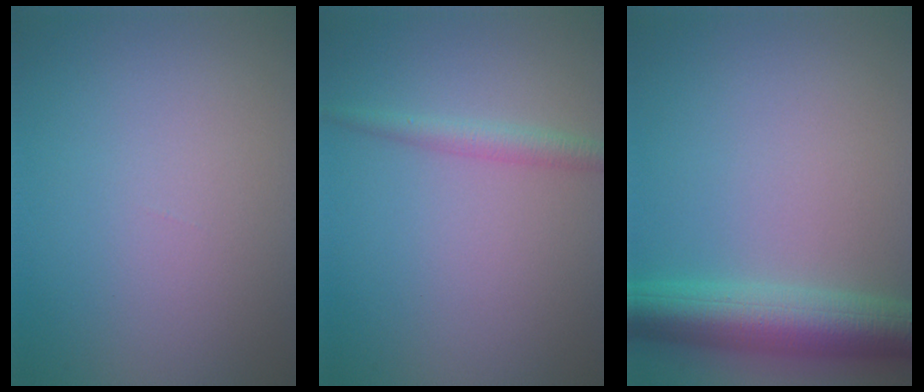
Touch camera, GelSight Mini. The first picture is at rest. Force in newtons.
{"total": 1.9, "press": 1.9, "slide": 0.0}
{"total": 6.6, "press": 6.6, "slide": 0.2}